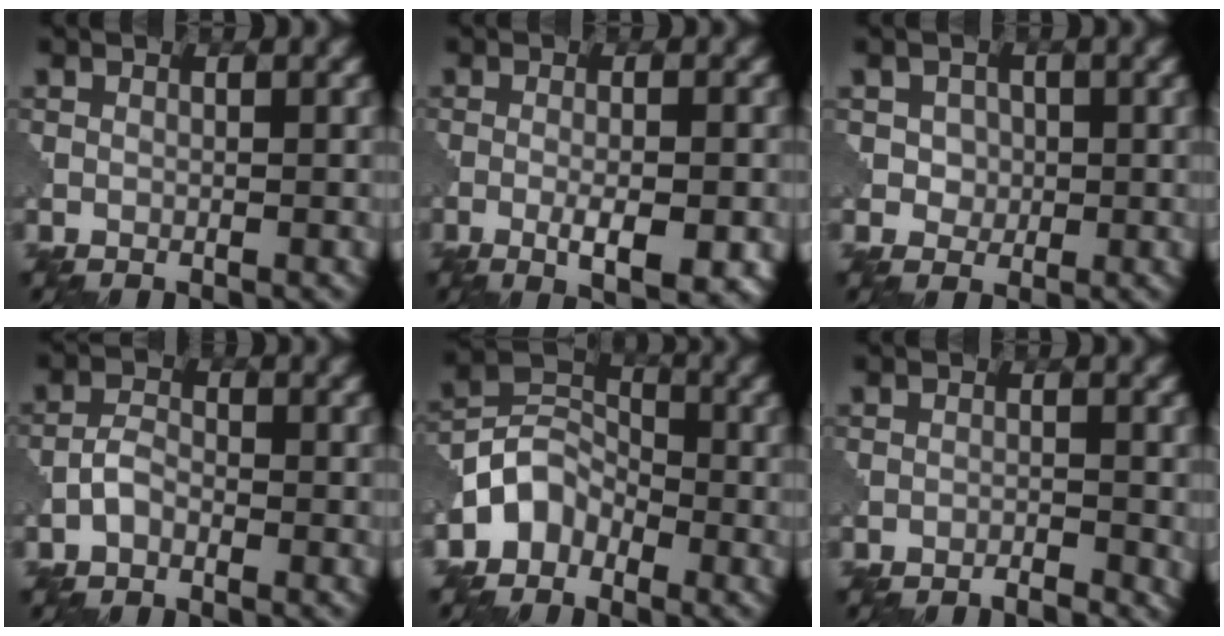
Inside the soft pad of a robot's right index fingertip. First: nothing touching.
{"total": 4.4, "force": [-1.6, 1.1, 4.0], "torque": [-0.070, -0.006, -0.024]}
{"total": 2.1, "force": [0.4, 1.9, 0.9], "torque": [-0.016, -0.001, 0.013]}
{"total": 1.7, "force": [-0.9, 0.9, 1.1], "torque": [-0.021, 0.008, -0.024]}
{"total": 3.7, "force": [-2.3, 2.6, 1.2], "torque": [-0.021, 0.011, -0.056]}
{"total": 1.1, "force": [-0.9, 0.1, 0.6], "torque": [-0.010, 0.000, -0.019]}